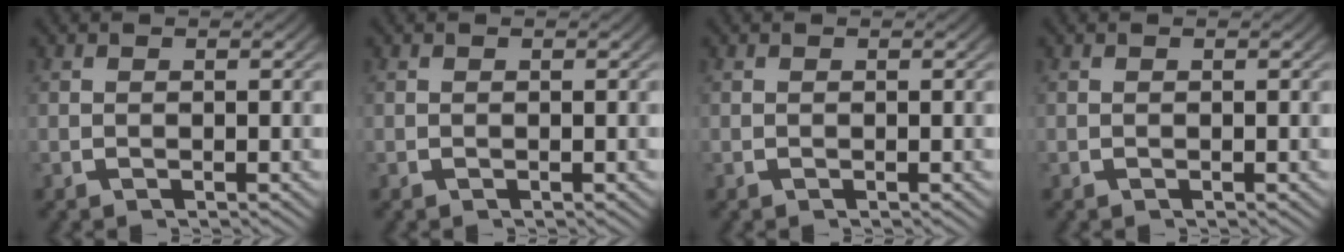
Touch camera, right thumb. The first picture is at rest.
{"total": 0.0}
{"total": 0.0}
{"total": 0.0}